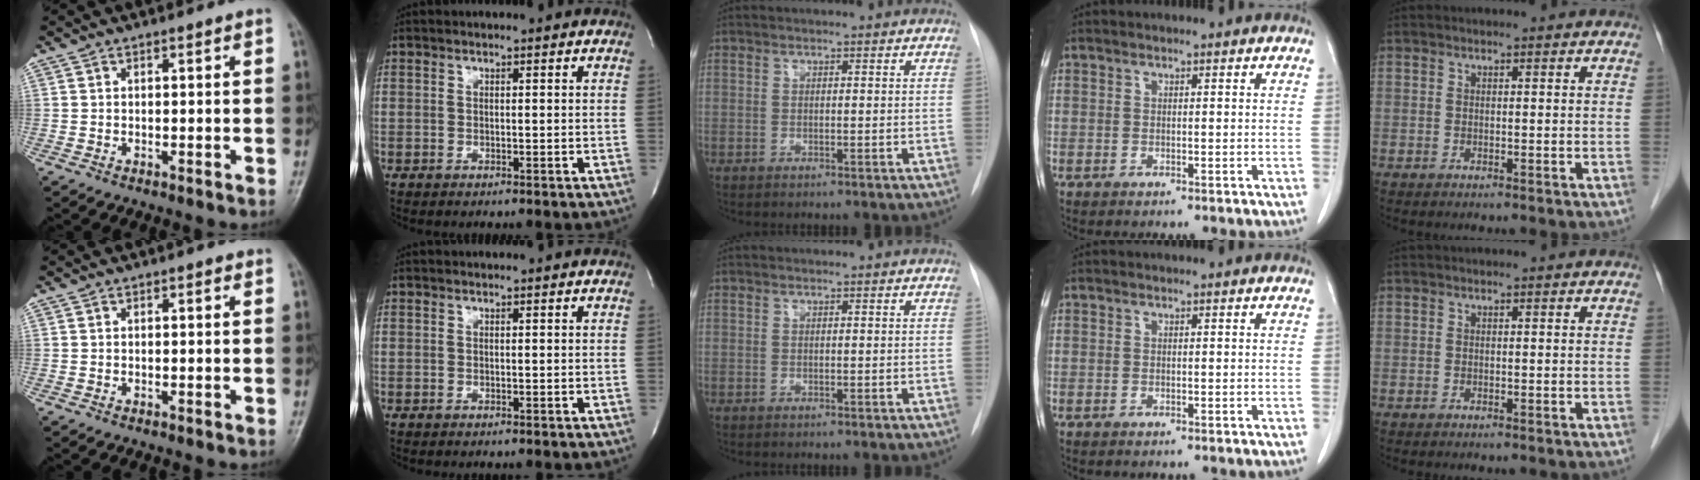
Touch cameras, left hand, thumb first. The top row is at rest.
{}